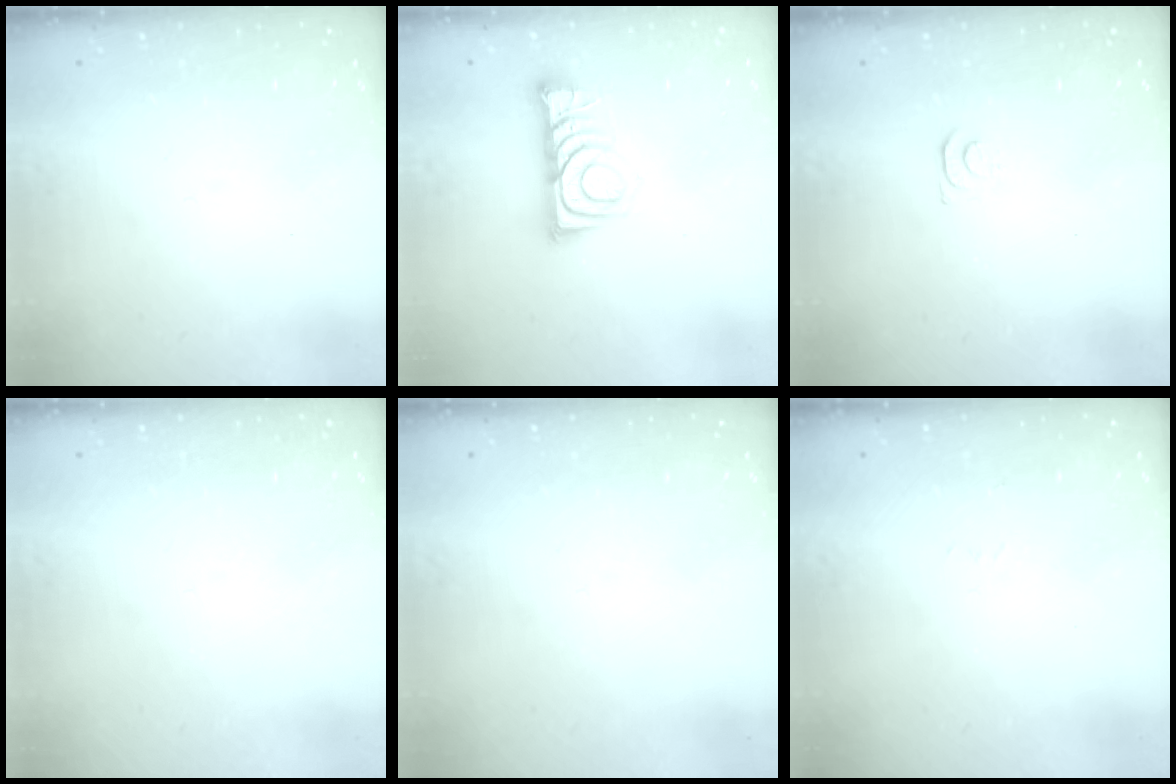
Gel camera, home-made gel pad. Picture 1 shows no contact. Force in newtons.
{"total": 8.9, "press": 8.8, "slide": 0.9}
{"total": 4.3, "press": 4.2, "slide": 0.5}
{"total": 0.0}
{"total": 0.0}
{"total": 2.6, "press": 2.6, "slide": 0.4}